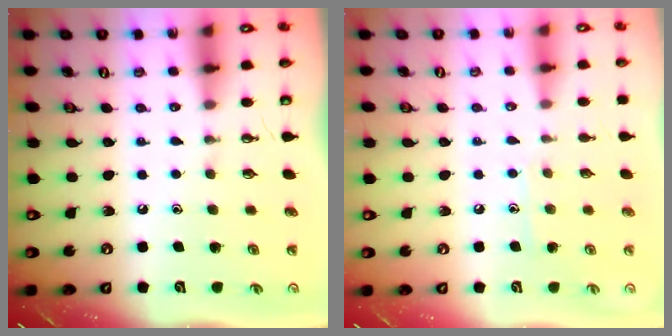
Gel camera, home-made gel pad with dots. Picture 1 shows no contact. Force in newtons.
{"total": 5.7, "press": 5.7, "slide": 0.7}